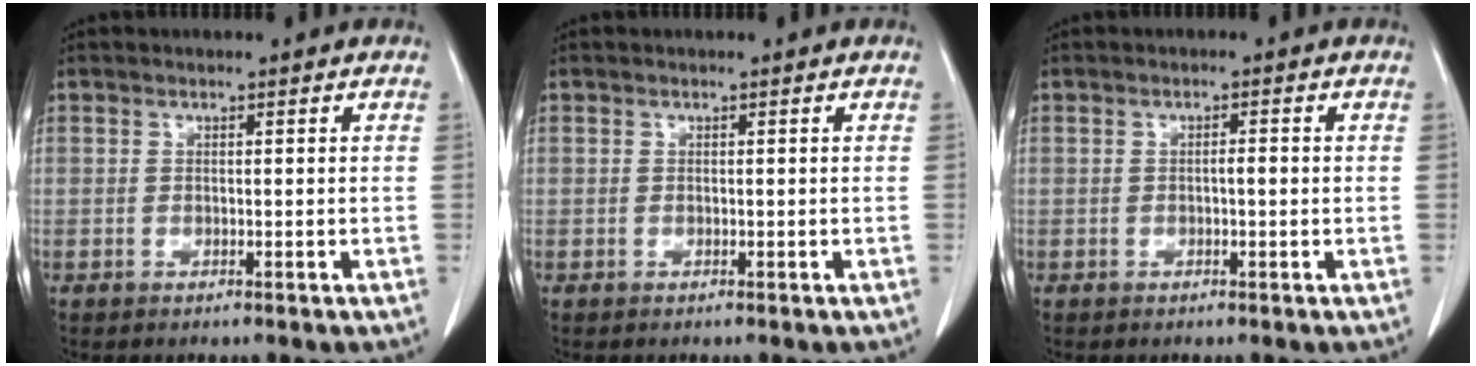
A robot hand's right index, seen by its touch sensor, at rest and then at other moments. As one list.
[{"total": 0.0}, {"total": 1.3, "force": [-0.2, 0.2, 1.3], "torque": [-0.020, 0.003, -0.003]}]